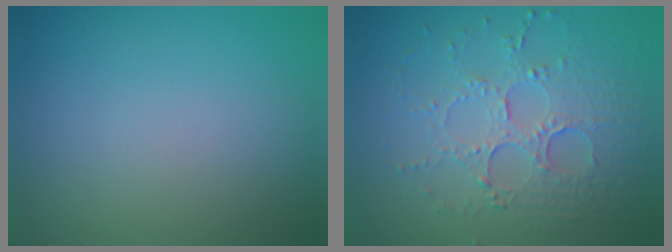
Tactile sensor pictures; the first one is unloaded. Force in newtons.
{"total": 5.5, "press": 3.8, "slide": 4.0}